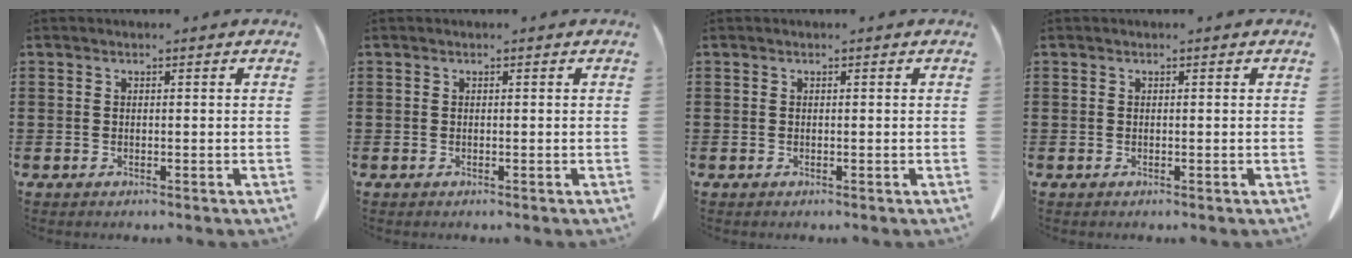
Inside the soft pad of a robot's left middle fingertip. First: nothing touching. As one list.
[{"total": 0.0}, {"total": 0.0}, {"total": 0.0}]